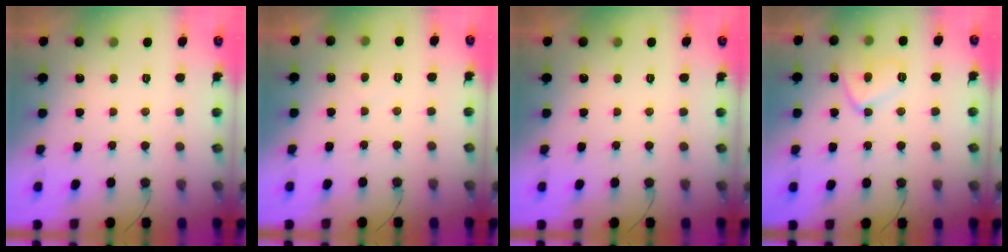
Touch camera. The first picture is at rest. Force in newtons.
{"total": 2.1, "press": 2.1, "slide": 0.2}
{"total": 0.0}
{"total": 9.1, "press": 9.1, "slide": 0.8}